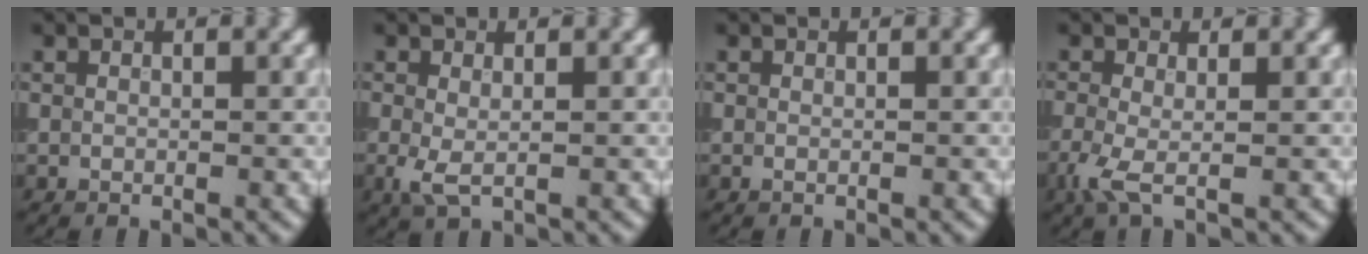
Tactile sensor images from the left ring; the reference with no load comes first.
{"total": 1.8, "force": [-0.1, 0.7, 1.7], "torque": [-0.040, -0.004, -0.003]}
{"total": 0.0}
{"total": 2.3, "force": [-0.7, 0.6, 2.1], "torque": [-0.056, -0.007, -0.019]}